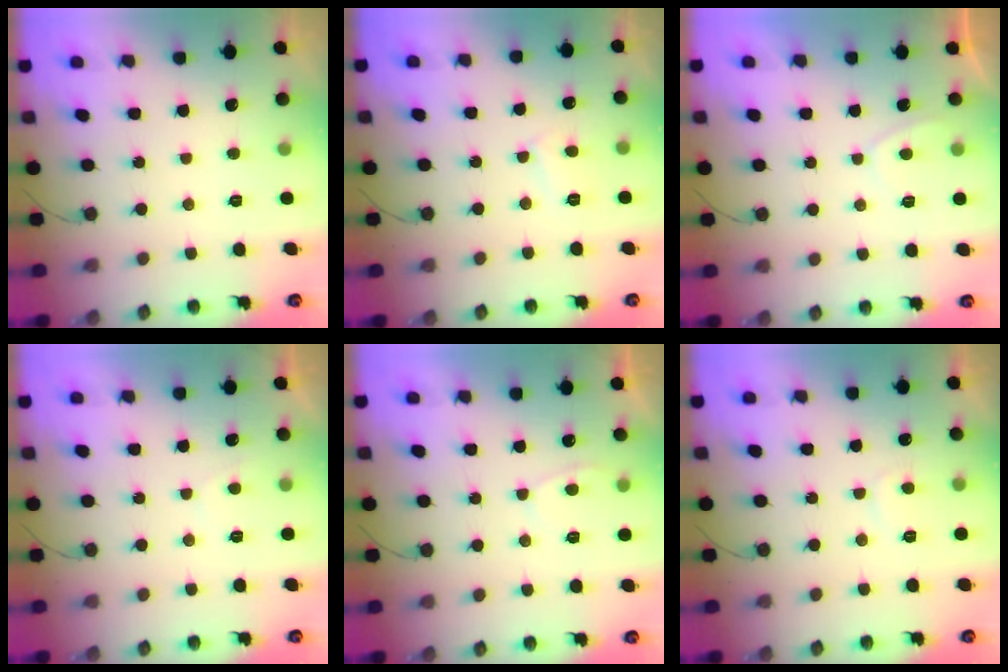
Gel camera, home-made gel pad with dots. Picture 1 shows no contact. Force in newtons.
{"total": 4.1, "press": 4.0, "slide": 0.4}
{"total": 1.9, "press": 1.9, "slide": 0.6}
{"total": 2.0, "press": 1.9, "slide": 0.7}
{"total": 2.1, "press": 2.0, "slide": 0.6}
{"total": 2.0, "press": 1.9, "slide": 0.6}